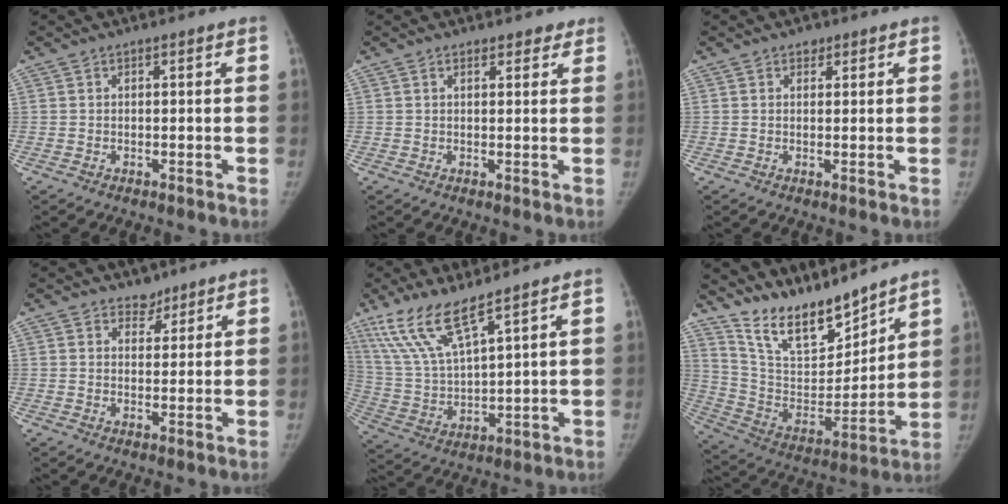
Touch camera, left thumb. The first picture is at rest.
{"total": 2.5, "force": [1.9, 1.3, 1.0], "torque": [0.006, -0.006, 0.020]}
{"total": 1.5, "force": [1.0, 1.0, 0.4], "torque": [0.006, -0.005, 0.012]}
{"total": 2.8, "force": [2.2, 1.7, 0.2], "torque": [0.018, -0.015, 0.030]}
{"total": 11.6, "force": [8.4, 1.9, 7.8], "torque": [-0.159, -0.041, 0.185]}
{"total": 17.0, "force": [14.9, 4.8, 6.7], "torque": [-0.081, -0.098, 0.281]}